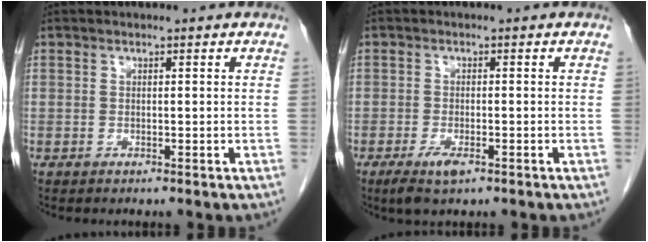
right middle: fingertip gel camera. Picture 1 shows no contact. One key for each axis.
{"total": 3.5, "fx": -2.0, "fy": 1.0, "fz": 2.7, "tx": -0.055, "ty": -0.005, "tz": -0.033}